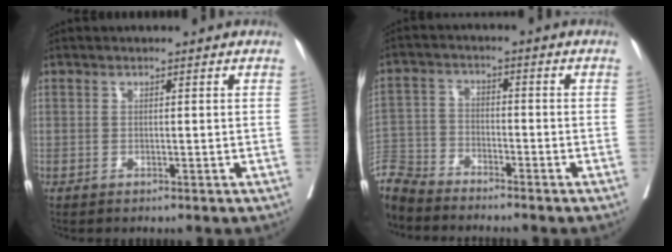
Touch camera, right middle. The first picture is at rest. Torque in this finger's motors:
{"motor_torque": [1.02, -1.11, 0.41, 0.21]}